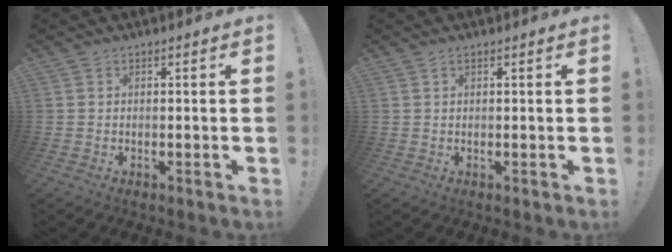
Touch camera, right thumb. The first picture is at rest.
{"total": 0.8, "force": [0.5, 0.4, 0.6], "torque": [-0.013, 0.001, 0.009]}